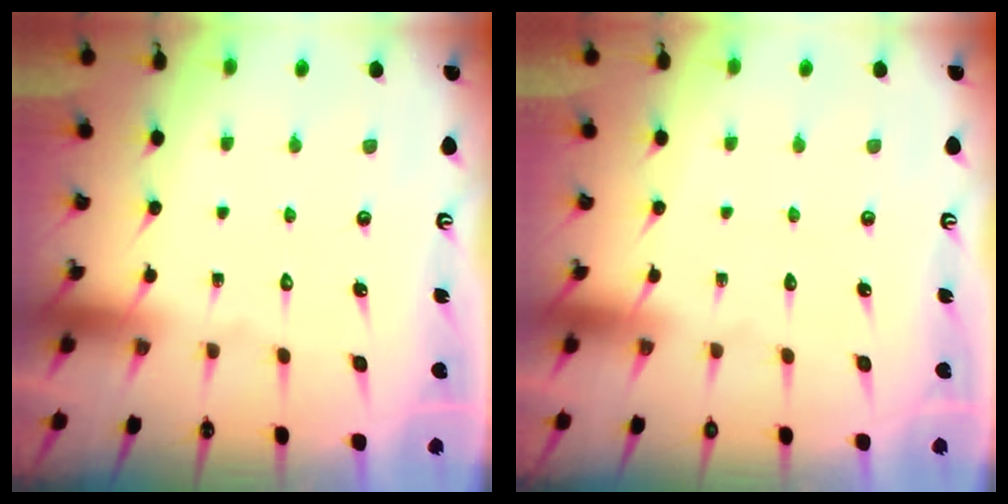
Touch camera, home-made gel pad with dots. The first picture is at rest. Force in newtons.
{"total": 0.0}